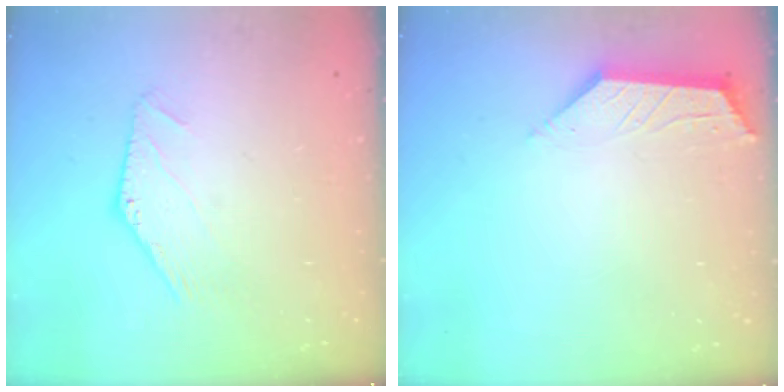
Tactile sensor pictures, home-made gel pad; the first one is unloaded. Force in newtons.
{"total": 2.7, "press": 2.7, "slide": 0.5}